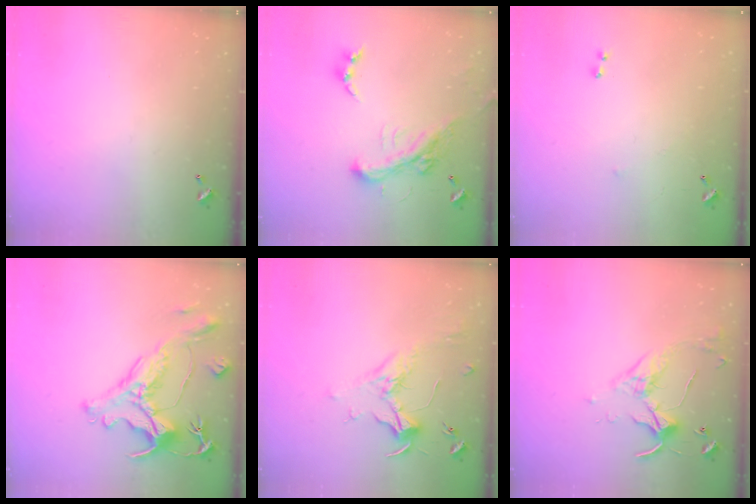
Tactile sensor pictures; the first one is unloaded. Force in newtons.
{"total": 5.5, "press": 5.3, "slide": 1.5}
{"total": 7.7, "press": 7.7, "slide": 0.8}
{"total": 3.1, "press": 2.8, "slide": 1.4}
{"total": 2.0, "press": 1.9, "slide": 0.7}
{"total": 3.9, "press": 3.9, "slide": 0.4}